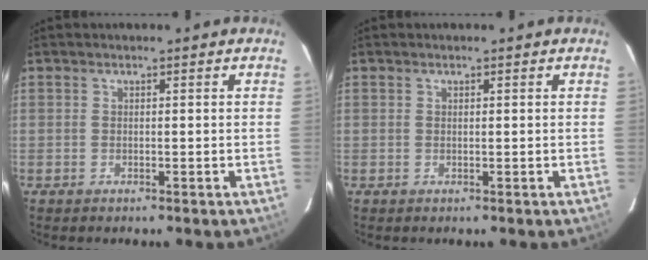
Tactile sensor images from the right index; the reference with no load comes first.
{"total": 0.0}